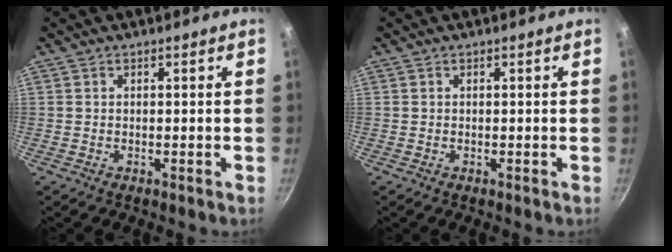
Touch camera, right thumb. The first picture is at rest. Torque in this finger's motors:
{"motor_torque": [0.00, 0.00, 0.01, 0.02, 0.00]}